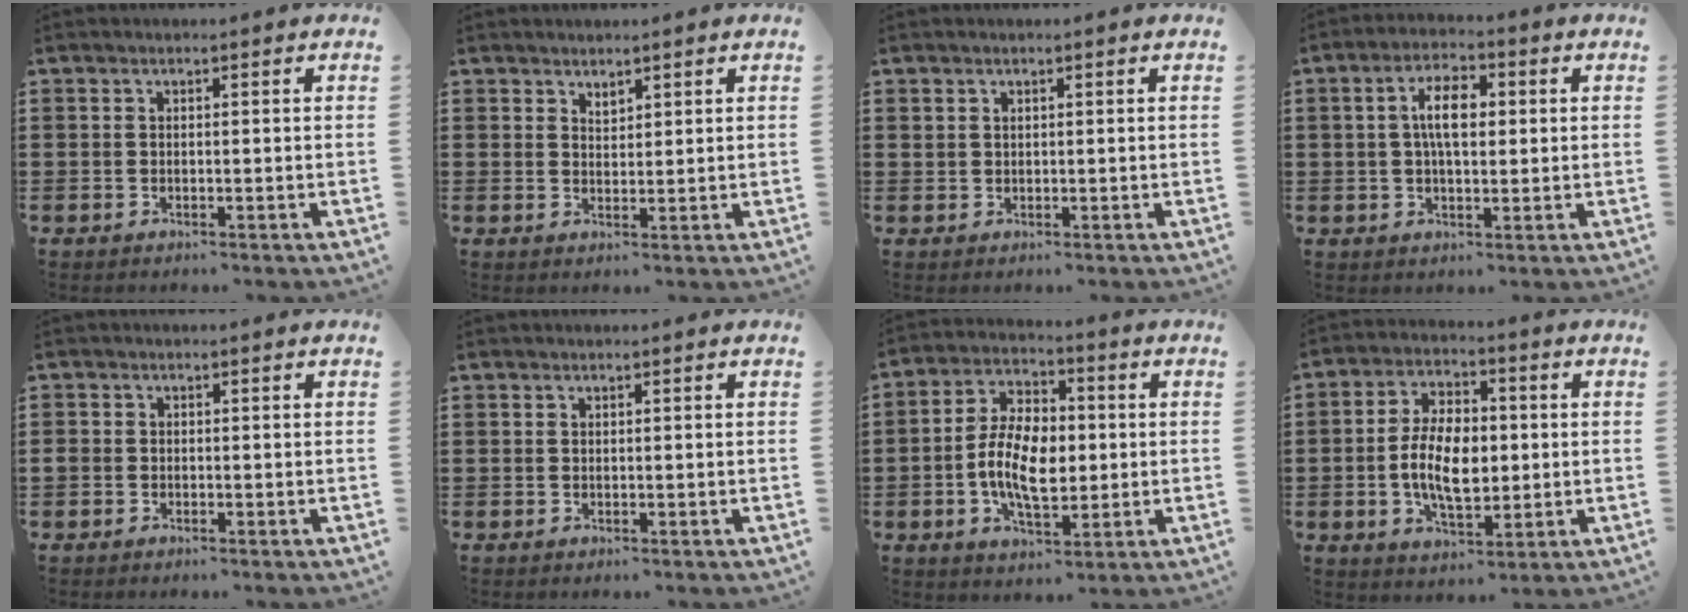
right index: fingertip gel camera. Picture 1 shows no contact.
{"total": 1.6, "force": [1.5, 0.6, 0.2], "torque": [-0.007, 0.001, 0.029]}
{"total": 1.0, "force": [0.8, 0.6, 0.1], "torque": [-0.004, 0.001, 0.017]}
{"total": 6.0, "force": [0.7, 2.6, 5.4], "torque": [-0.099, 0.010, 0.007]}
{"total": 0.9, "force": [-0.3, 0.8, 0.3], "torque": [-0.008, 0.003, -0.008]}
{"total": 0.0}
{"total": 9.8, "force": [-1.1, 5.5, 8.0], "torque": [-0.177, 0.009, -0.024]}
{"total": 9.4, "force": [-0.6, 5.3, 7.8], "torque": [-0.160, 0.006, -0.017]}